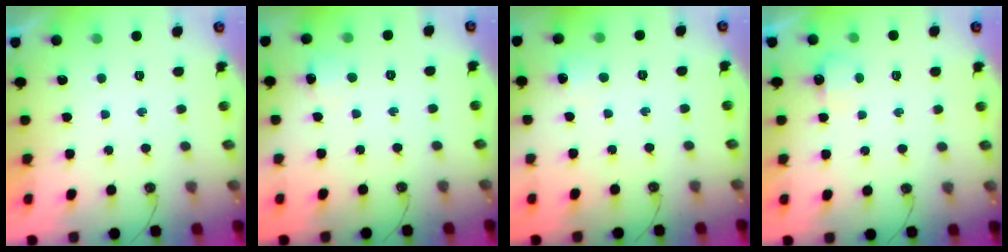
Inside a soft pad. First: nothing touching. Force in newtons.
{"total": 6.1, "press": 6.0, "slide": 1.1}
{"total": 5.3, "press": 5.2, "slide": 0.7}
{"total": 3.5, "press": 3.5, "slide": 0.6}